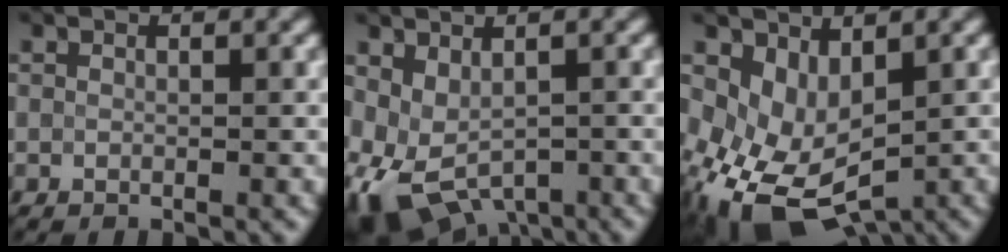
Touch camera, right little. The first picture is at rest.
{"total": 6.3, "force": [-1.9, 4.1, 4.4], "torque": [-0.090, -0.018, -0.023]}
{"total": 7.3, "force": [-0.8, 5.1, 5.1], "torque": [-0.105, -0.025, 0.002]}